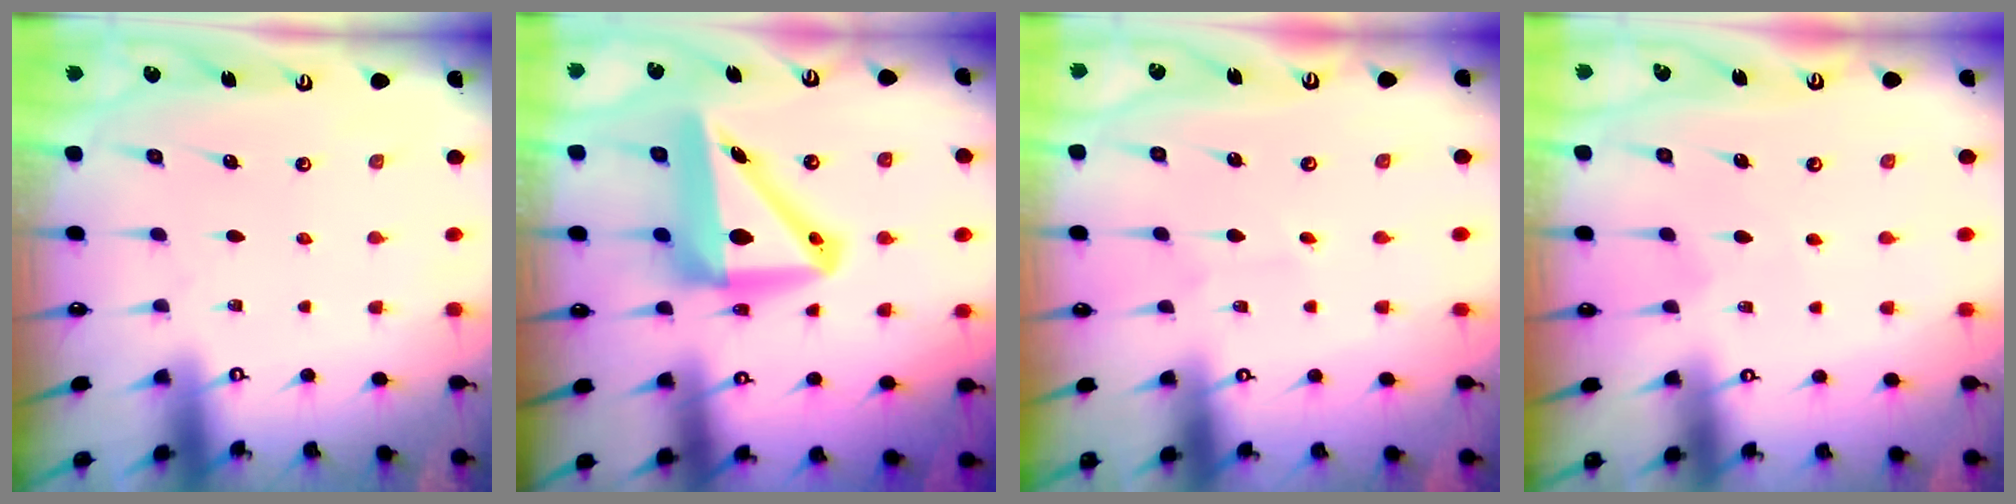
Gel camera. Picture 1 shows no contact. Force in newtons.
{"total": 13.0, "press": 12.6, "slide": 3.4}
{"total": 1.6, "press": 1.6, "slide": 0.1}
{"total": 4.0, "press": 3.9, "slide": 0.5}